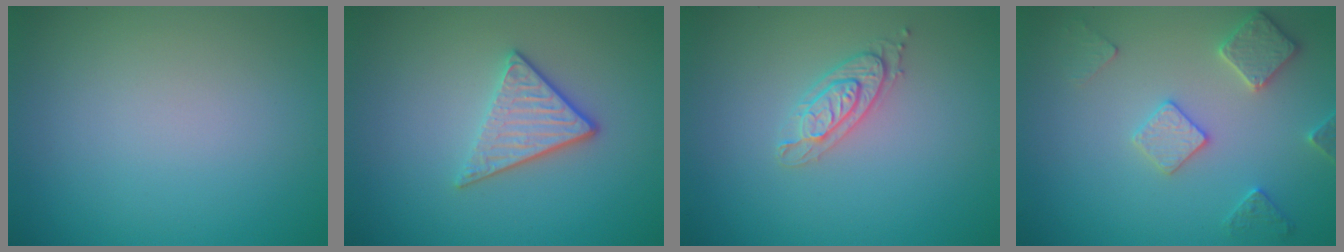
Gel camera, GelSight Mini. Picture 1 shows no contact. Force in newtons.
{"total": 3.4, "press": 2.8, "slide": 1.9}
{"total": 2.1, "press": 2.1, "slide": 0.4}
{"total": 2.9, "press": 2.8, "slide": 0.5}